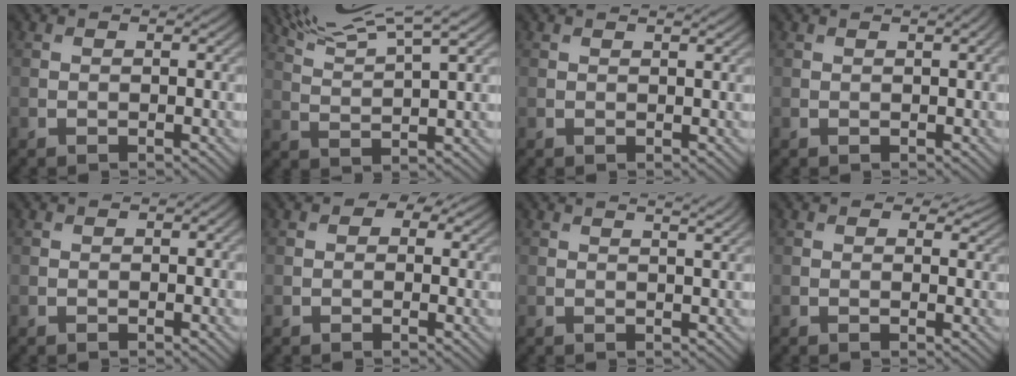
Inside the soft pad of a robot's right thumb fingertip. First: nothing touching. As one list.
[{"total": 9.6, "force": [7.9, 1.1, 5.2], "torque": [-0.098, 0.008, 0.135]}, {"total": 1.1, "force": [1.1, 0.1, 0.3], "torque": [-0.004, -0.002, 0.019]}, {"total": 1.0, "force": [0.6, 0.1, 0.8], "torque": [-0.006, 0.000, 0.009]}, {"total": 0.7, "force": [0.3, 0.2, 0.6], "torque": [-0.005, -0.001, 0.004]}, {"total": 4.4, "force": [2.0, 3.0, 2.5], "torque": [-0.035, 0.009, 0.021]}, {"total": 3.3, "force": [2.7, 0.7, 1.8], "torque": [-0.023, 0.007, 0.029]}, {"total": 3.6, "force": [2.4, 1.7, 2.0], "torque": [-0.034, -0.002, 0.035]}]